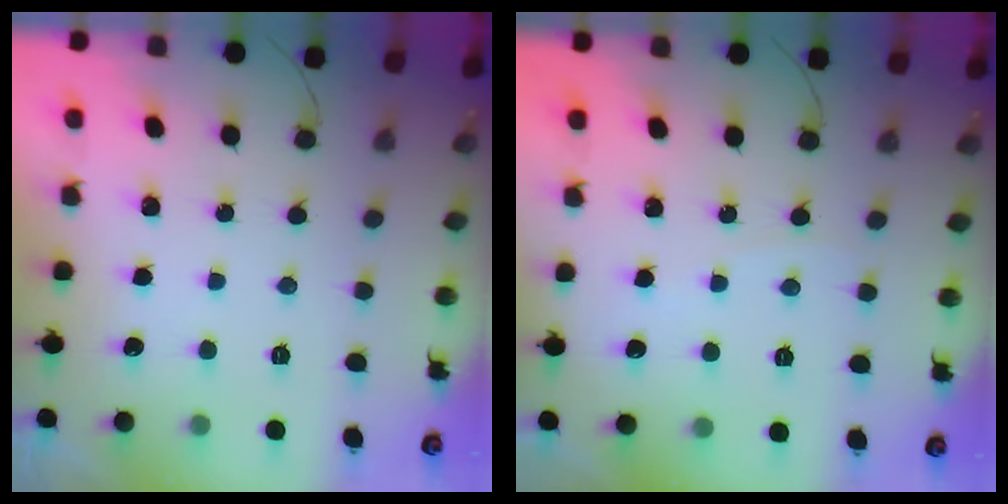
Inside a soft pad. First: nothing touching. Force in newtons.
{"total": 2.9, "press": 2.9, "slide": 0.4}